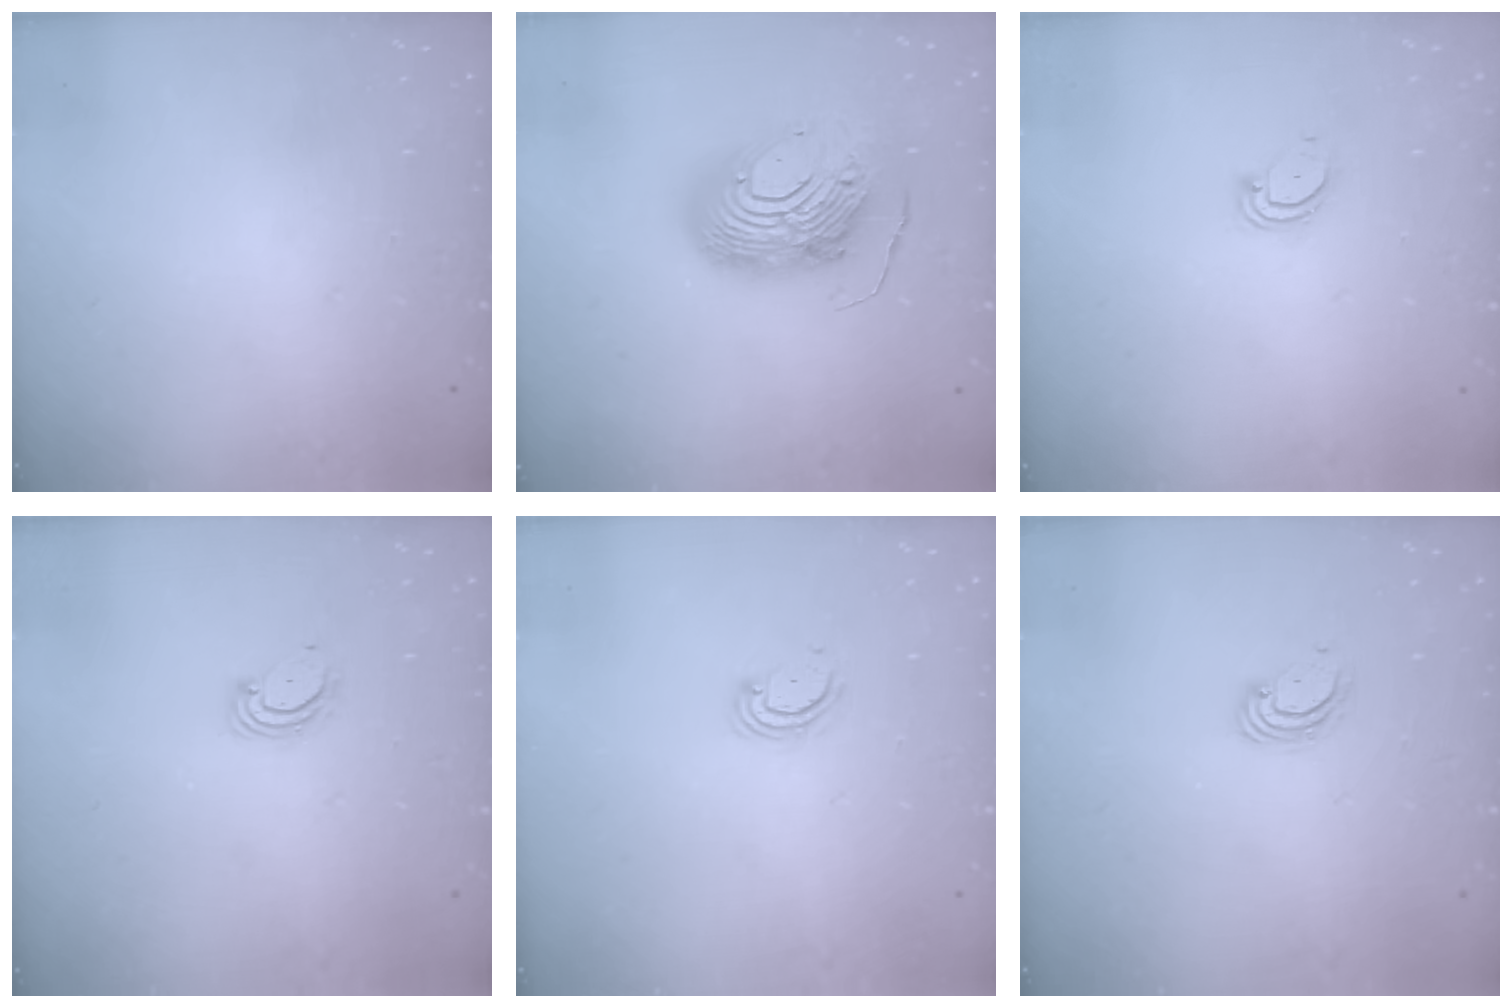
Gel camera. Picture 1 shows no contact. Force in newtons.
{"total": 16.1, "press": 16.0, "slide": 1.4}
{"total": 2.9, "press": 2.9, "slide": 0.2}
{"total": 3.2, "press": 3.2, "slide": 0.3}
{"total": 2.9, "press": 2.8, "slide": 0.4}
{"total": 3.4, "press": 3.4, "slide": 0.2}